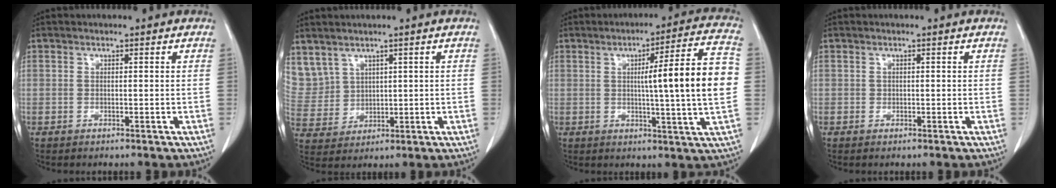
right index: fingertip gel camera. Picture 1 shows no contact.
{"total": 9.6, "force": [5.4, 7.7, 2.3], "torque": [-0.085, 0.028, 0.141]}
{"total": 14.1, "force": [0.5, -0.8, 14.0], "torque": [-0.199, 0.009, 0.003]}
{"total": 0.0}